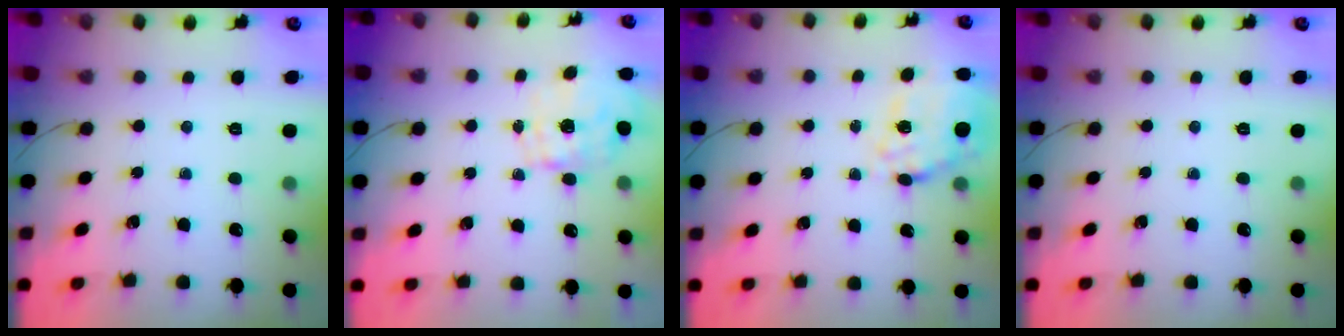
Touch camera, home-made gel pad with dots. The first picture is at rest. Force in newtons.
{"total": 1.6, "press": 1.4, "slide": 0.7}
{"total": 17.5, "press": 17.2, "slide": 3.4}
{"total": 0.0}